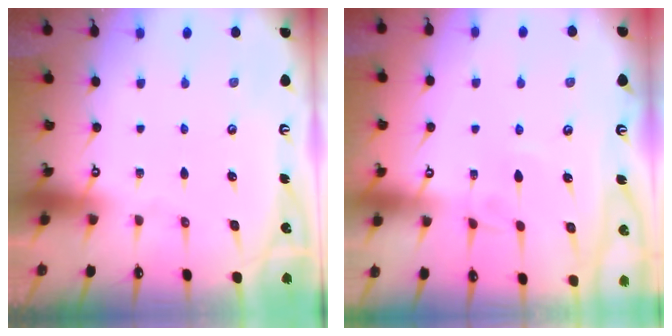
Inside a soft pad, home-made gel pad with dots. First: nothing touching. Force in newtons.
{"total": 4.6, "press": 4.6, "slide": 0.1}